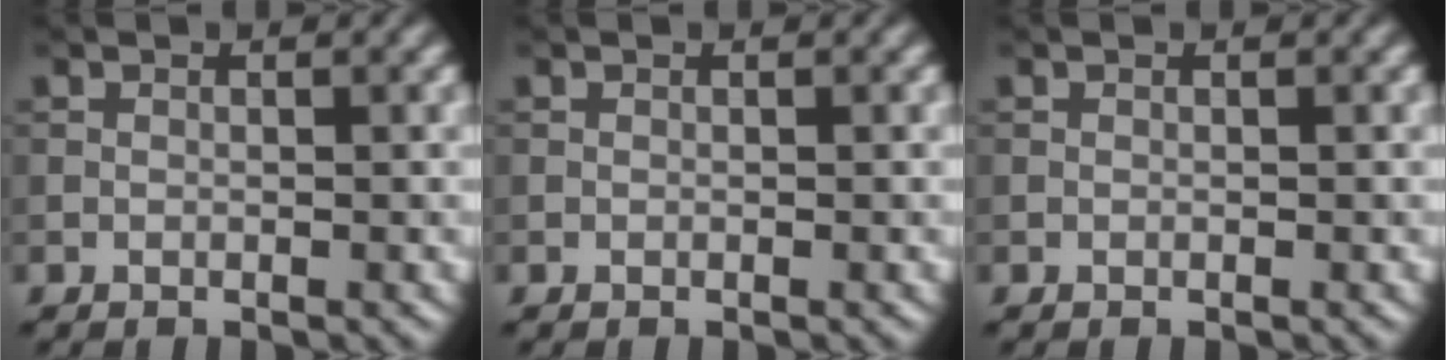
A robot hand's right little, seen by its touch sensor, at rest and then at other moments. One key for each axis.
{"total": 0.0}
{"total": 0.0}